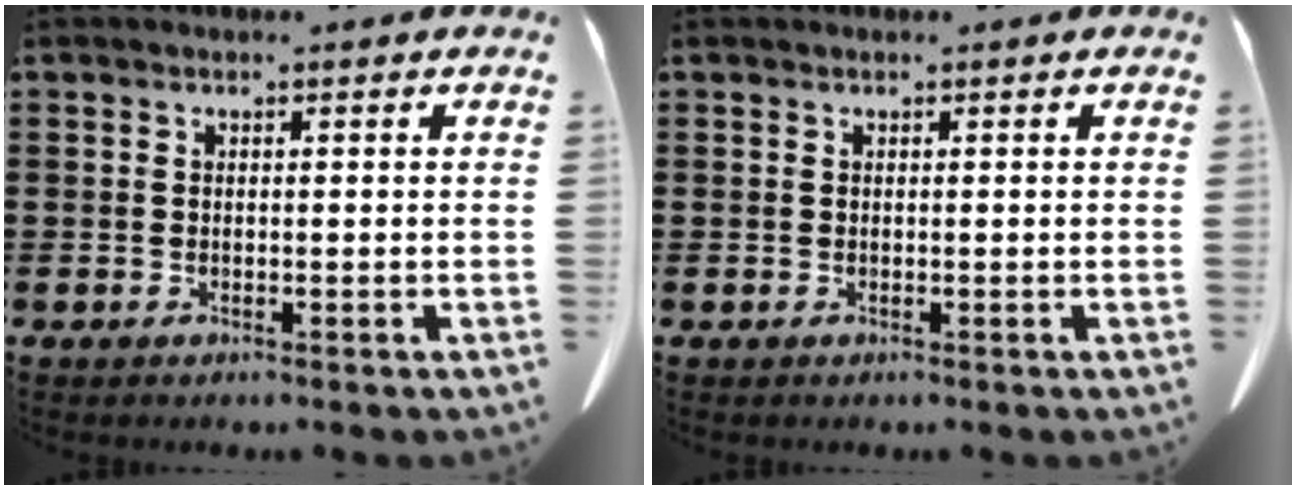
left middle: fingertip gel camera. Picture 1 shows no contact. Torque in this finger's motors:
{"motor_torque": [-0.26, 0.21, -0.03, 0.00]}